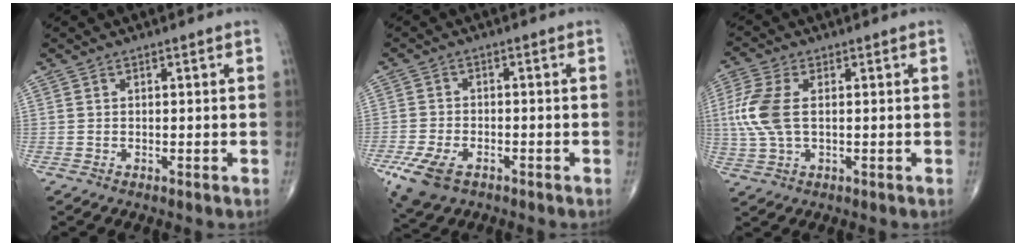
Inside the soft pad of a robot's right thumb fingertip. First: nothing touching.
{"total": 8.0, "force": [-4.3, 4.4, 5.1], "torque": [-0.109, 0.006, -0.075]}
{"total": 8.7, "force": [0.8, 4.7, 7.3], "torque": [-0.193, 0.007, 0.015]}